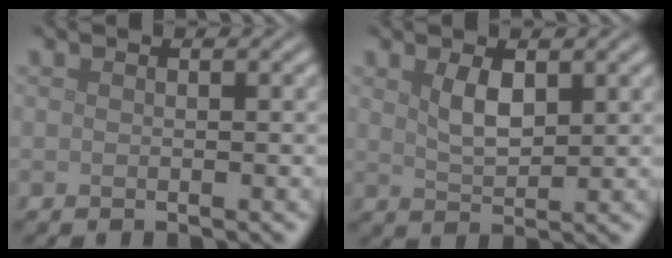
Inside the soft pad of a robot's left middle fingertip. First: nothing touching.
{"total": 2.5, "force": [1.2, 1.0, 2.0], "torque": [-0.041, -0.003, 0.026]}